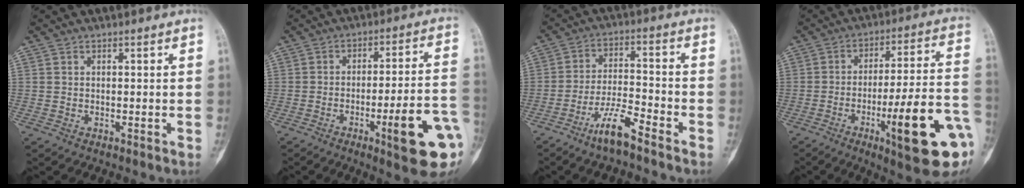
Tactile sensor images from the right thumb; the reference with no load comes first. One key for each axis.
{"total": 15.8, "fx": -5.8, "fy": 2.5, "fz": 14.4, "tx": -0.171, "ty": 0.025, "tz": -0.074}
{"total": 7.8, "fx": -5.7, "fy": 1.3, "fz": 5.2, "tx": -0.102, "ty": 0.036, "tz": -0.110}
{"total": 21.0, "fx": -7.8, "fy": 3.9, "fz": 19.1, "tx": -0.248, "ty": 0.024, "tz": -0.105}